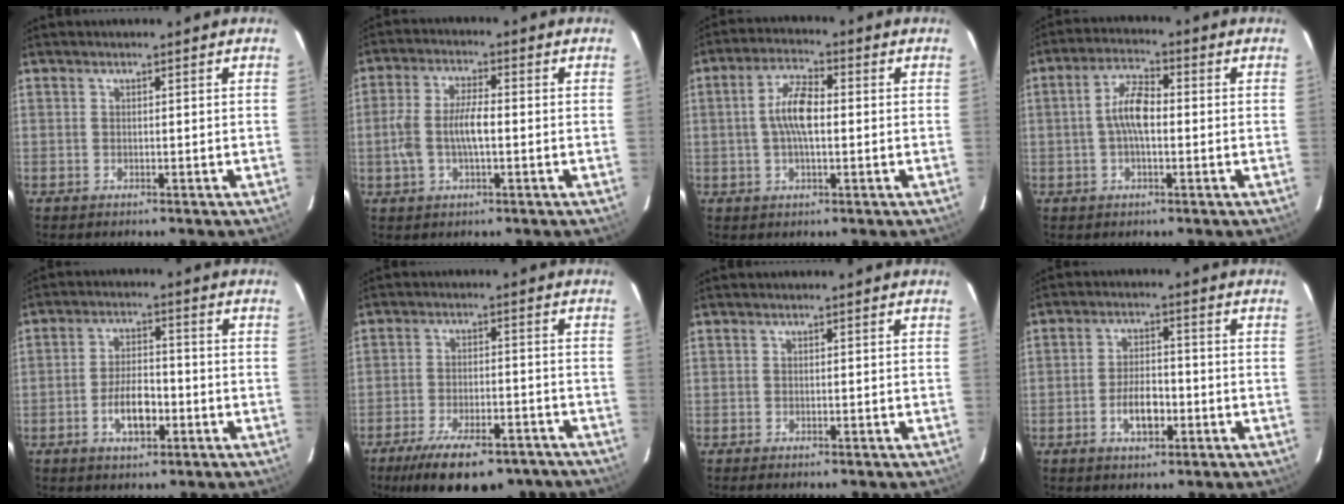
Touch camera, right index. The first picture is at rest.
{"total": 7.5, "force": [-1.1, 2.8, 6.8], "torque": [-0.141, 0.008, -0.020]}
{"total": 7.3, "force": [0.0, 2.7, 6.7], "torque": [-0.131, 0.013, -0.001]}
{"total": 6.4, "force": [-0.5, 2.5, 5.9], "torque": [-0.116, 0.015, -0.011]}
{"total": 7.0, "force": [-2.8, 3.1, 5.6], "torque": [-0.113, 0.005, -0.045]}
{"total": 18.2, "force": [-13.6, 6.8, 10.0], "torque": [-0.188, -0.023, -0.193]}
{"total": 0.9, "force": [-0.8, 0.2, 0.3], "torque": [-0.004, -0.001, -0.015]}
{"total": 6.1, "force": [-2.5, 2.9, 4.8], "torque": [-0.099, 0.004, -0.039]}